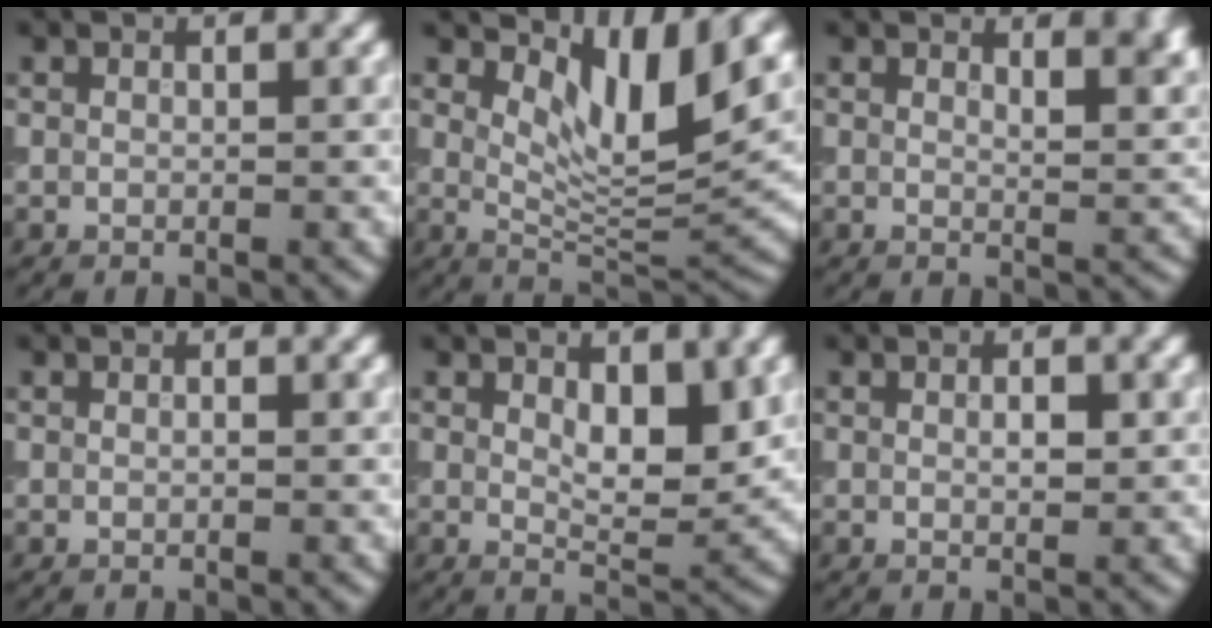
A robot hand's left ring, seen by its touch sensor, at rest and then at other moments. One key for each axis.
{"total": 7.9, "fx": 4.2, "fy": 3.1, "fz": 6.0, "tx": -0.093, "ty": -0.010, "tz": 0.069}
{"total": 3.1, "fx": 2.2, "fy": 1.2, "fz": 1.9, "tx": -0.008, "ty": 0.003, "tz": 0.026}
{"total": 0.0}
{"total": 3.9, "fx": 1.2, "fy": 1.6, "fz": 3.4, "tx": -0.054, "ty": -0.005, "tz": 0.022}
{"total": 0.8, "fx": 0.0, "fy": 0.3, "fz": 0.8, "tx": -0.014, "ty": -0.001, "tz": 0.000}